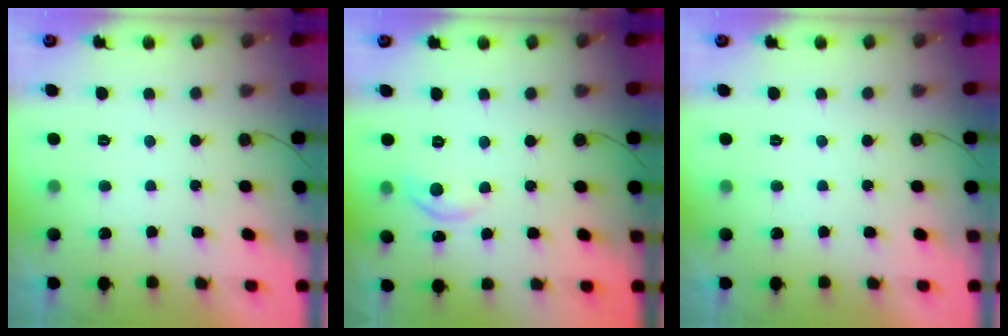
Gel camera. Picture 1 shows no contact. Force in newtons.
{"total": 5.9, "press": 5.9, "slide": 0.5}
{"total": 0.0}